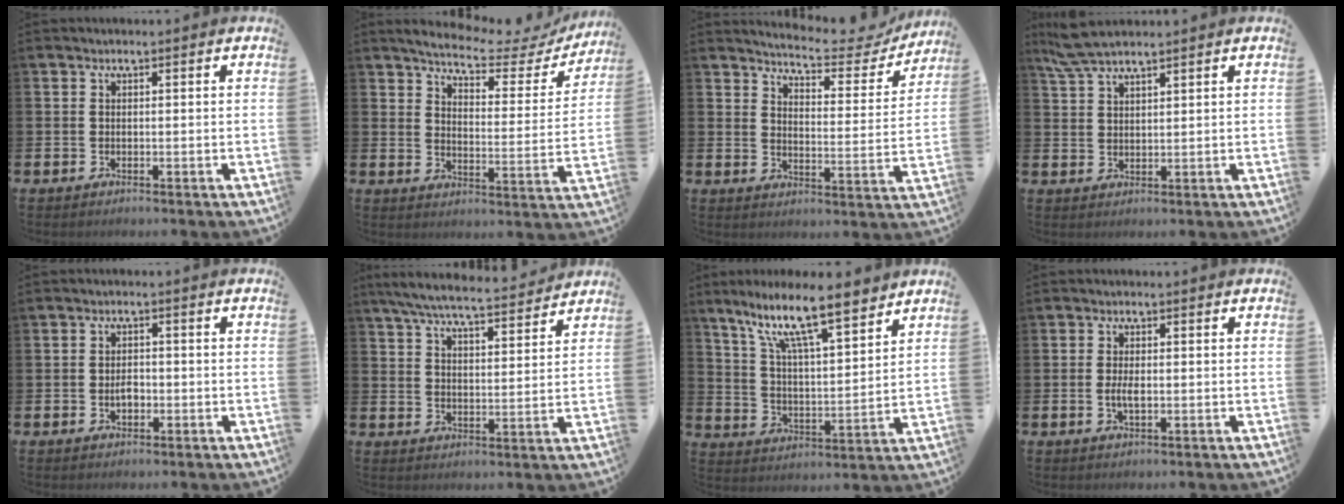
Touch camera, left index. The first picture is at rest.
{"total": 5.0, "force": [4.4, 1.2, 1.9], "torque": [-0.056, -0.033, 0.067]}
{"total": 5.6, "force": [5.4, 0.9, 1.3], "torque": [-0.039, -0.045, 0.086]}
{"total": 5.0, "force": [4.4, 0.9, 2.2], "torque": [-0.052, -0.009, 0.081]}
{"total": 2.2, "force": [-0.4, 1.4, 1.6], "torque": [-0.020, 0.000, -0.011]}
{"total": 7.2, "force": [6.7, 0.8, 2.4], "torque": [-0.066, -0.042, 0.117]}
{"total": 12.3, "force": [9.7, 2.3, 7.2], "torque": [-0.157, -0.050, 0.165]}
{"total": 2.3, "force": [-0.1, 0.9, 2.1], "torque": [-0.038, 0.000, -0.004]}